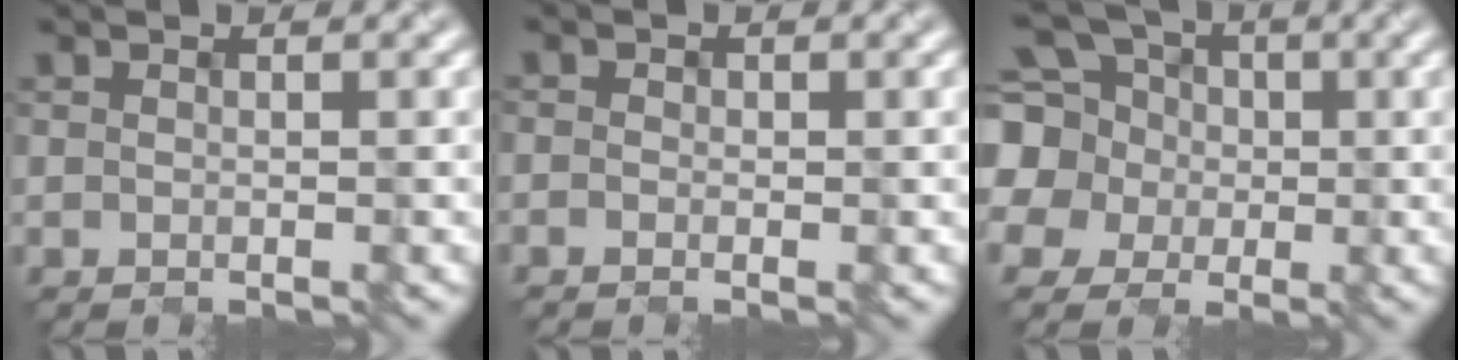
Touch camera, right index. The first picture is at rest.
{"total": 1.7, "force": [-1.1, -0.8, -1.0], "torque": [0.004, -0.008, 0.001]}
{"total": 8.6, "force": [0.7, 8.1, 2.8], "torque": [-0.113, 0.020, 0.018]}